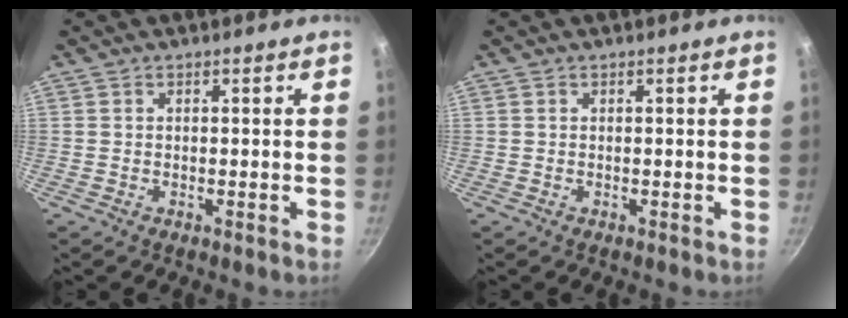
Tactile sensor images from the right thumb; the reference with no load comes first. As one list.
[{"total": 0.0}]